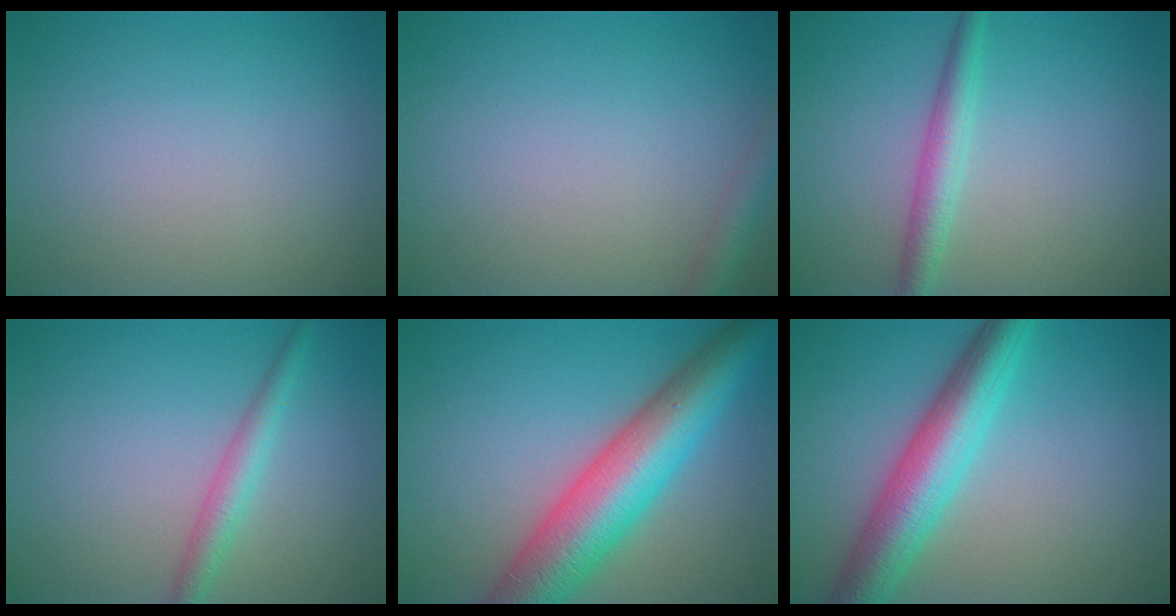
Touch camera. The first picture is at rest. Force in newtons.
{"total": 2.0, "press": 2.0, "slide": 0.1}
{"total": 2.7, "press": 2.7, "slide": 0.0}
{"total": 2.5, "press": 2.5, "slide": 0.0}
{"total": 10.2, "press": 10.2, "slide": 0.2}
{"total": 6.9, "press": 6.9, "slide": 0.1}